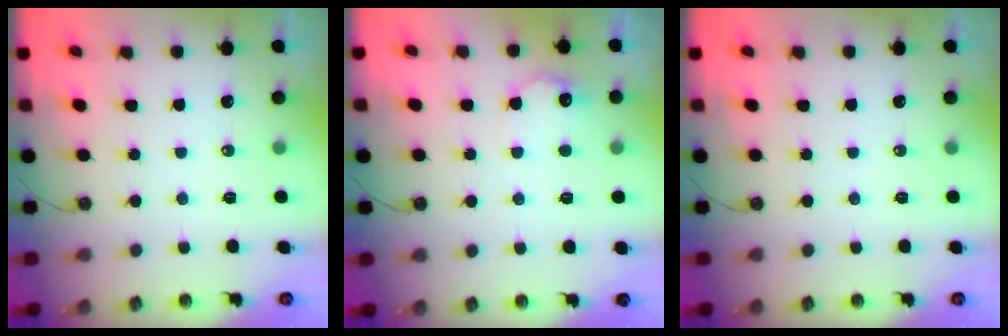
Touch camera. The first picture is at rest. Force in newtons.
{"total": 8.9, "press": 8.9, "slide": 0.5}
{"total": 0.0}